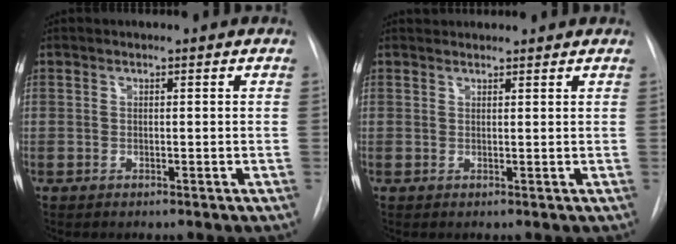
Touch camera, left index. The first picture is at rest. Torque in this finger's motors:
{"motor_torque": [0.03, -0.30, 0.09, 0.01]}